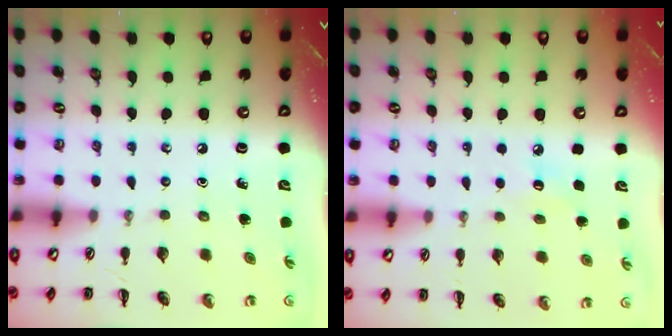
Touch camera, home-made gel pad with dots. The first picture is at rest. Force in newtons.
{"total": 5.7, "press": 5.6, "slide": 1.2}